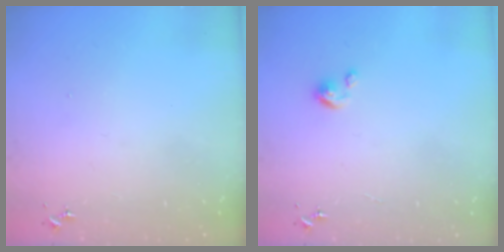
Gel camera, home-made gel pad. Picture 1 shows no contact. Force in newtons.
{"total": 3.0, "press": 3.0, "slide": 0.2}